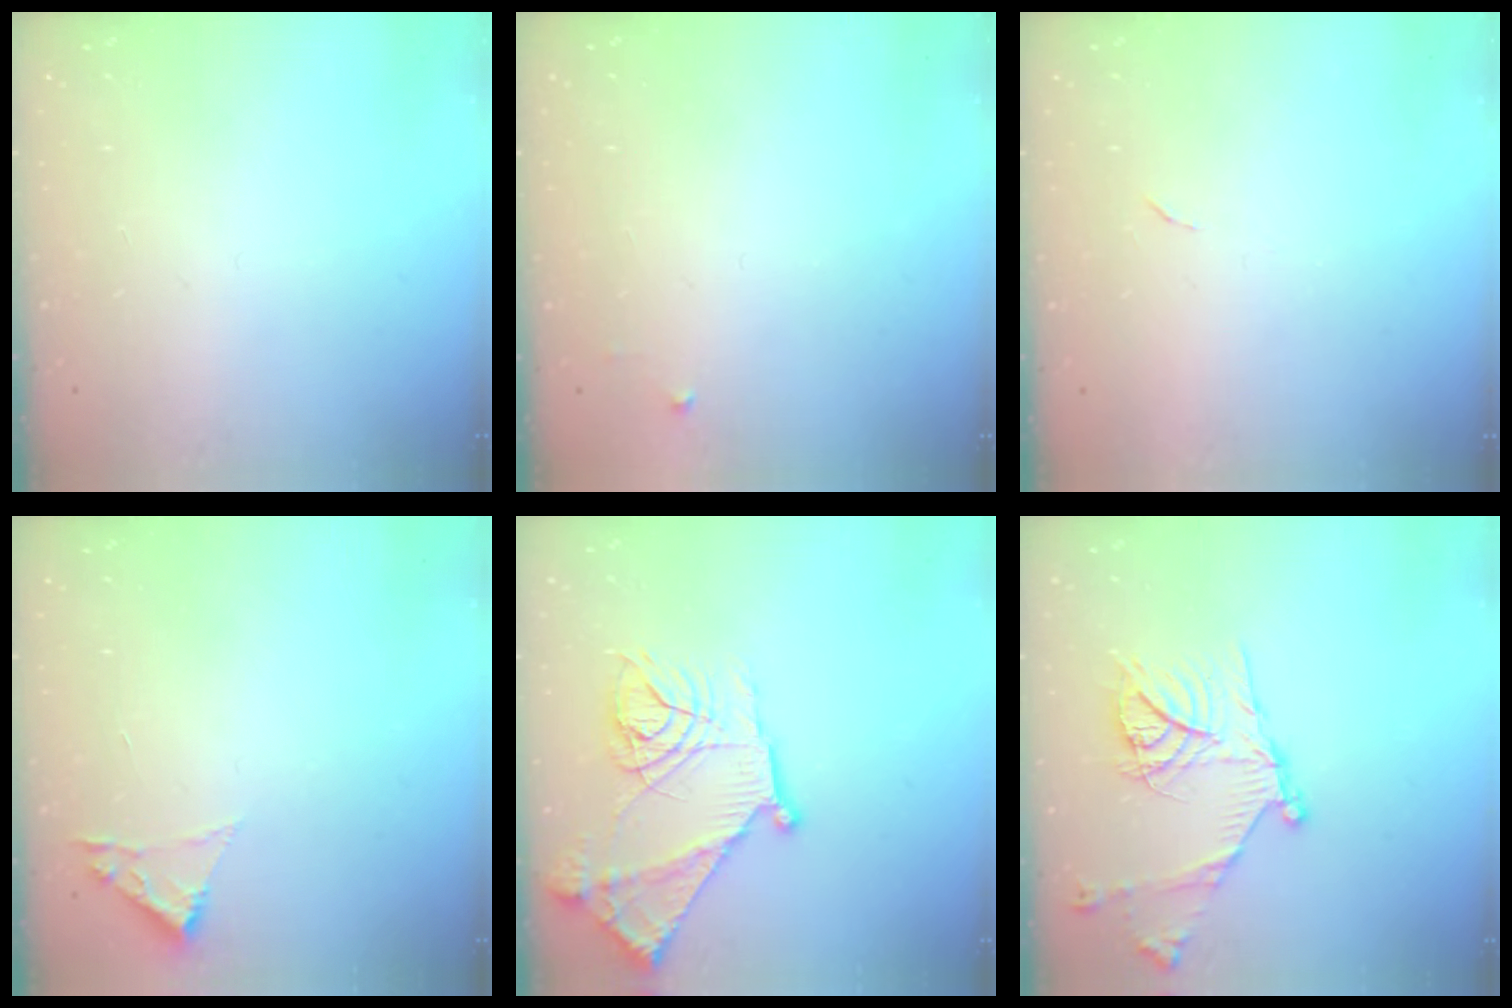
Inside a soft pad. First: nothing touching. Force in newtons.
{"total": 2.5, "press": 2.5, "slide": 0.4}
{"total": 3.7, "press": 3.7, "slide": 0.2}
{"total": 1.8, "press": 1.8, "slide": 0.2}
{"total": 16.5, "press": 16.5, "slide": 1.3}
{"total": 18.1, "press": 18.0, "slide": 1.7}